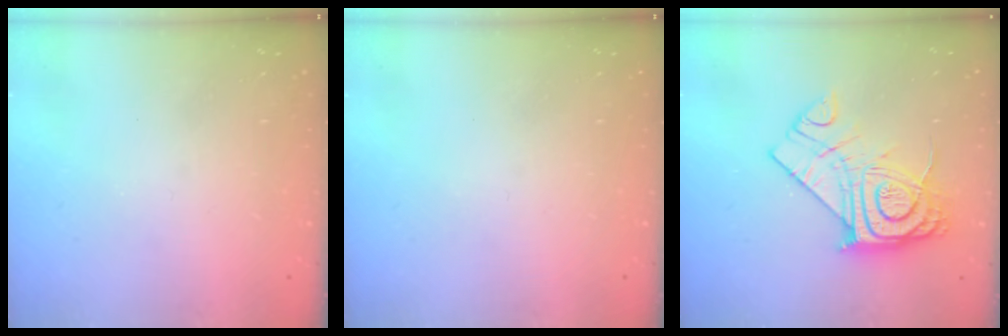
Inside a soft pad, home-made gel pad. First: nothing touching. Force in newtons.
{"total": 0.0}
{"total": 19.5, "press": 19.4, "slide": 1.6}